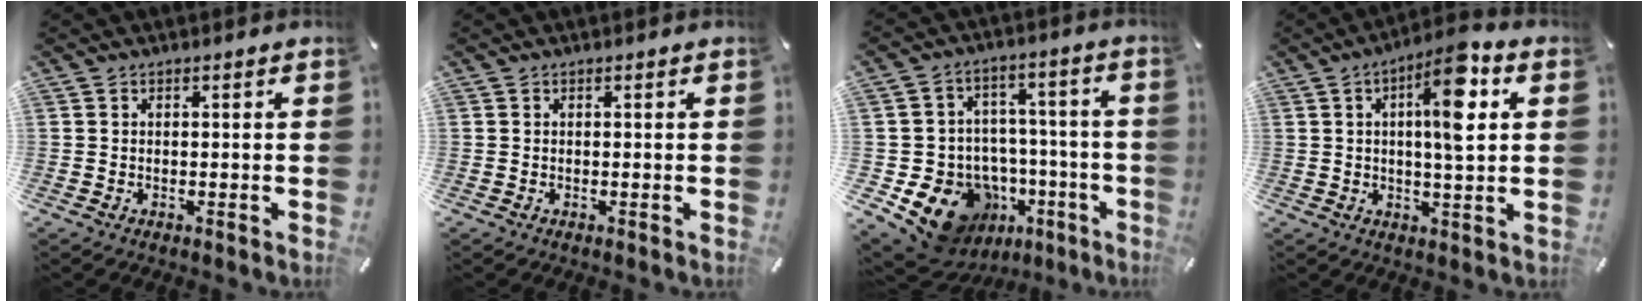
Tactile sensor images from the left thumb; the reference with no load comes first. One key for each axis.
{"total": 0.0}
{"total": 15.5, "fx": -7.4, "fy": 12.1, "fz": 6.2, "tx": -0.109, "ty": 0.033, "tz": -0.106}
{"total": 12.4, "fx": 3.4, "fy": 3.0, "fz": 11.5, "tx": -0.185, "ty": 0.000, "tz": 0.049}